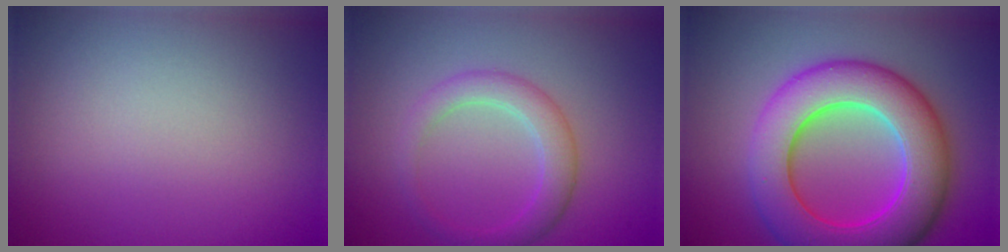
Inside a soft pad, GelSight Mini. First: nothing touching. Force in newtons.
{"total": 3.0, "press": 3.0, "slide": 0.2}
{"total": 10.6, "press": 10.6, "slide": 0.3}